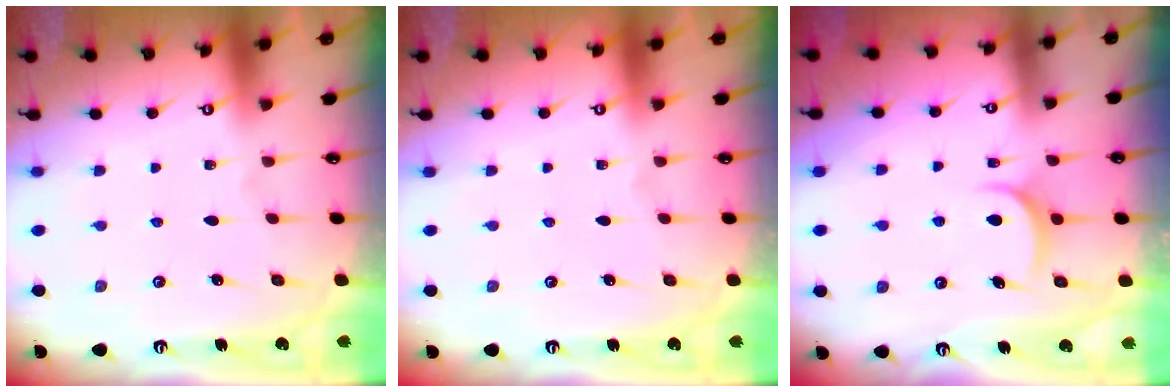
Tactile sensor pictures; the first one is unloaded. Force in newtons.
{"total": 0.0}
{"total": 6.2, "press": 6.2, "slide": 0.3}